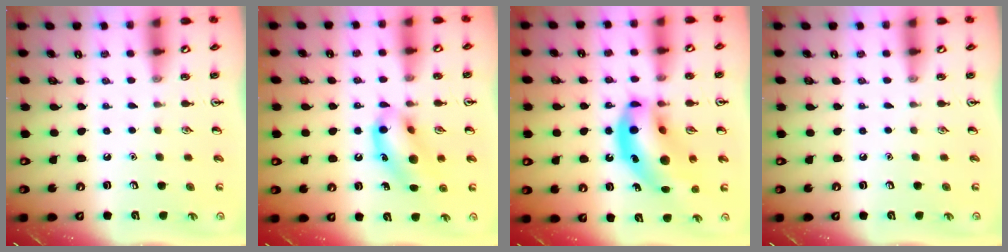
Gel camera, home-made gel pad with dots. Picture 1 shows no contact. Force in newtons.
{"total": 13.5, "press": 13.2, "slide": 2.9}
{"total": 17.5, "press": 16.7, "slide": 5.0}
{"total": 0.0}